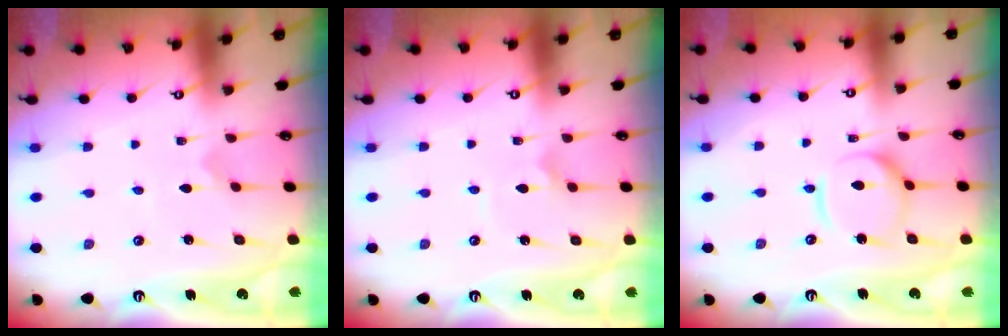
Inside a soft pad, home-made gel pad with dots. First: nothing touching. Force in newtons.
{"total": 1.9, "press": 1.9, "slide": 0.2}
{"total": 9.2, "press": 9.2, "slide": 0.9}